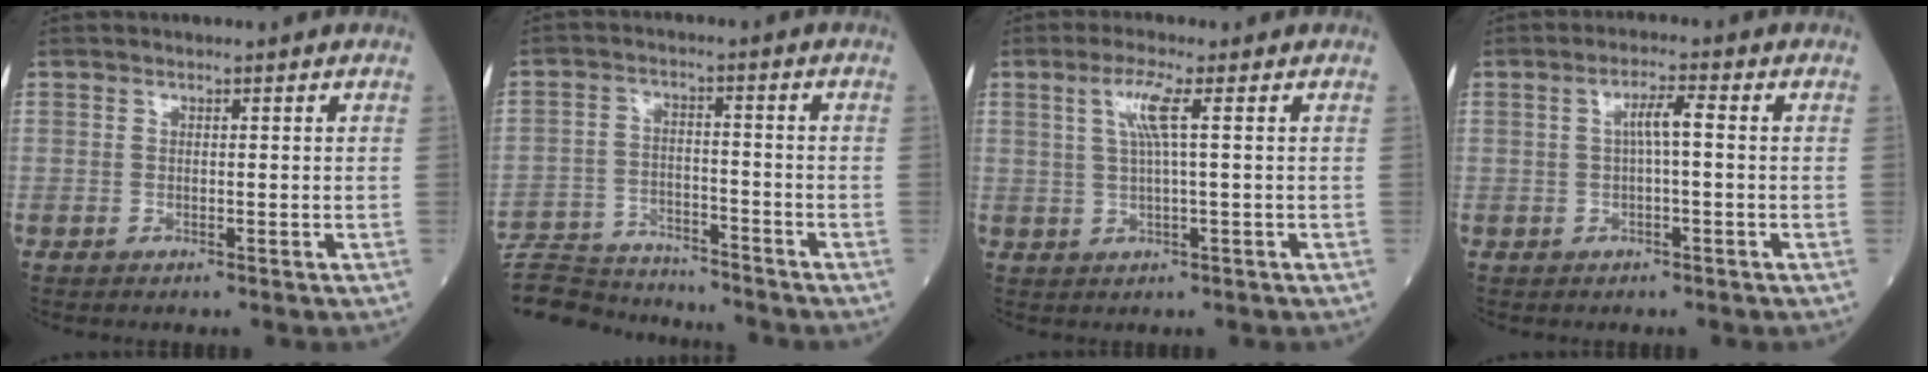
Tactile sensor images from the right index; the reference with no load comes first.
{"total": 13.1, "force": [-12.6, 2.0, 3.0], "torque": [-0.051, 0.010, -0.203]}
{"total": 4.2, "force": [1.3, -0.4, 3.9], "torque": [-0.085, 0.005, 0.028]}
{"total": 3.2, "force": [0.2, 0.2, 3.2], "torque": [-0.059, 0.008, 0.004]}